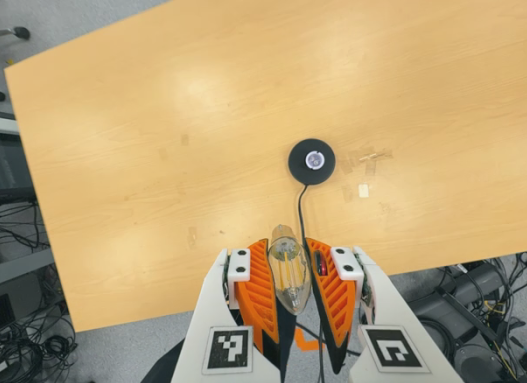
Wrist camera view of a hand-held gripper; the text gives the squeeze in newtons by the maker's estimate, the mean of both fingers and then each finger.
{"total": 18.7, "left": 20.0, "right": 17.5}